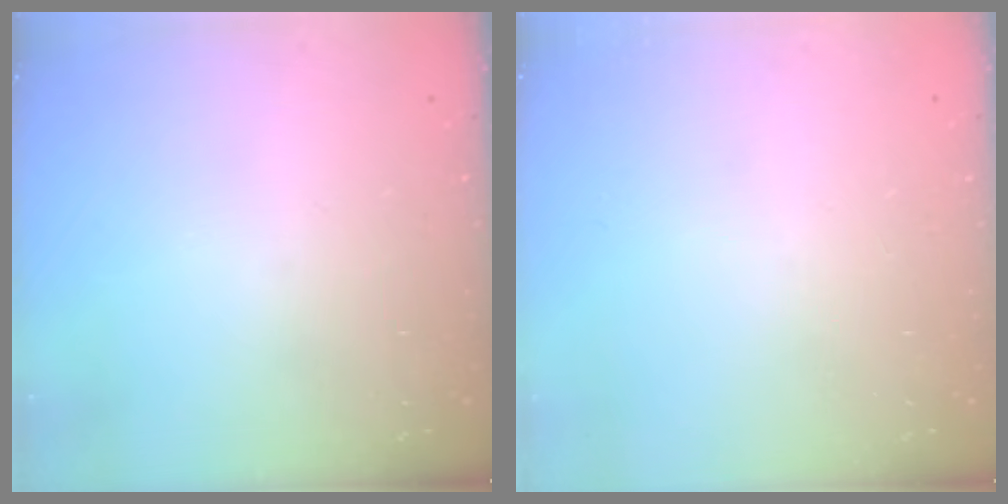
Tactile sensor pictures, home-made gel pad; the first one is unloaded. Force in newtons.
{"total": 0.0}